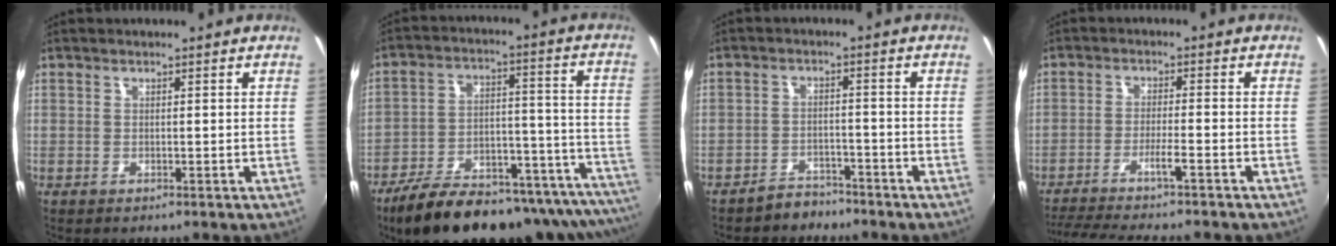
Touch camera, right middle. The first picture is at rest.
{"total": 28.7, "force": [-23.5, 9.0, 13.8], "torque": [-0.191, -0.005, -0.313]}
{"total": 4.2, "force": [-3.8, 1.7, 0.3], "torque": [-0.018, 0.010, -0.060]}
{"total": 10.0, "force": [-8.7, -1.1, 5.0], "torque": [-0.101, -0.012, -0.141]}